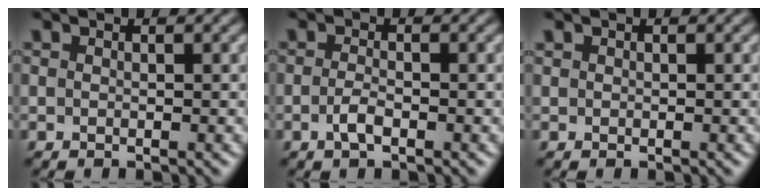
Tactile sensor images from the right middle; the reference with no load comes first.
{"total": 1.6, "force": [-0.9, 0.6, 1.2], "torque": [-0.028, -0.004, -0.020]}
{"total": 0.0}